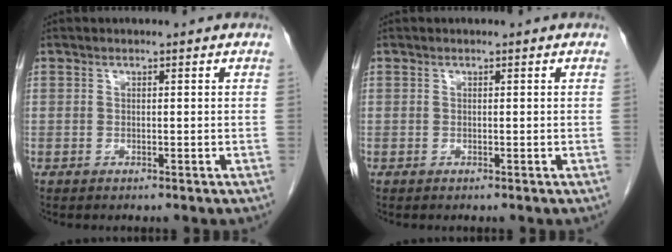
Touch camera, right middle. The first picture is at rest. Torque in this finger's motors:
{"motor_torque": [0.00, 0.00, 0.00, 0.00]}